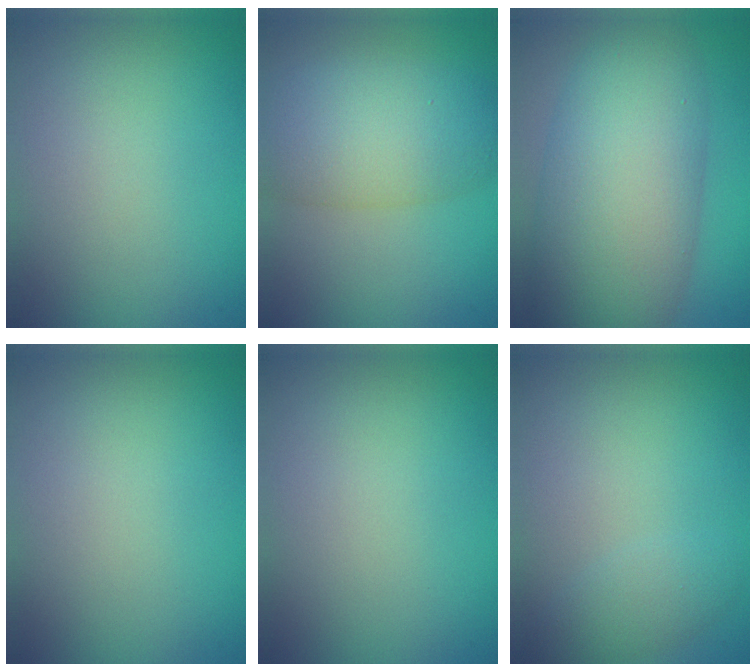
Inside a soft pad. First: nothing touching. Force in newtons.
{"total": 6.6, "press": 6.6, "slide": 0.2}
{"total": 12.2, "press": 12.2, "slide": 0.4}
{"total": 0.0}
{"total": 0.0}
{"total": 1.9, "press": 1.9, "slide": 0.1}